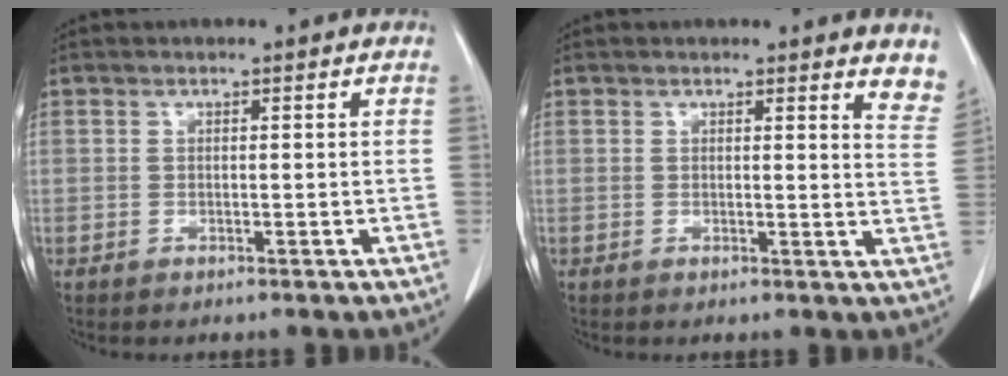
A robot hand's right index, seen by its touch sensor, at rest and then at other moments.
{"total": 5.5, "force": [5.2, 1.0, 1.7], "torque": [-0.004, -0.029, 0.027]}